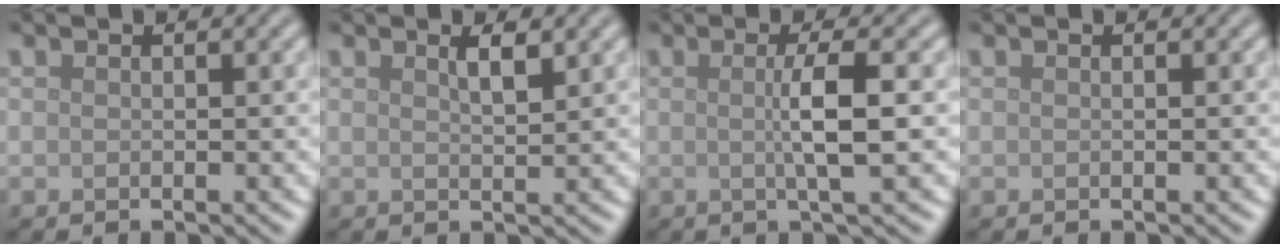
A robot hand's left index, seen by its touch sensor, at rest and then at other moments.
{"total": 1.6, "force": [1.0, 0.3, 1.3], "torque": [-0.021, 0.002, 0.015]}
{"total": 3.7, "force": [0.1, 0.6, 3.6], "torque": [-0.062, 0.000, -0.002]}
{"total": 0.0}